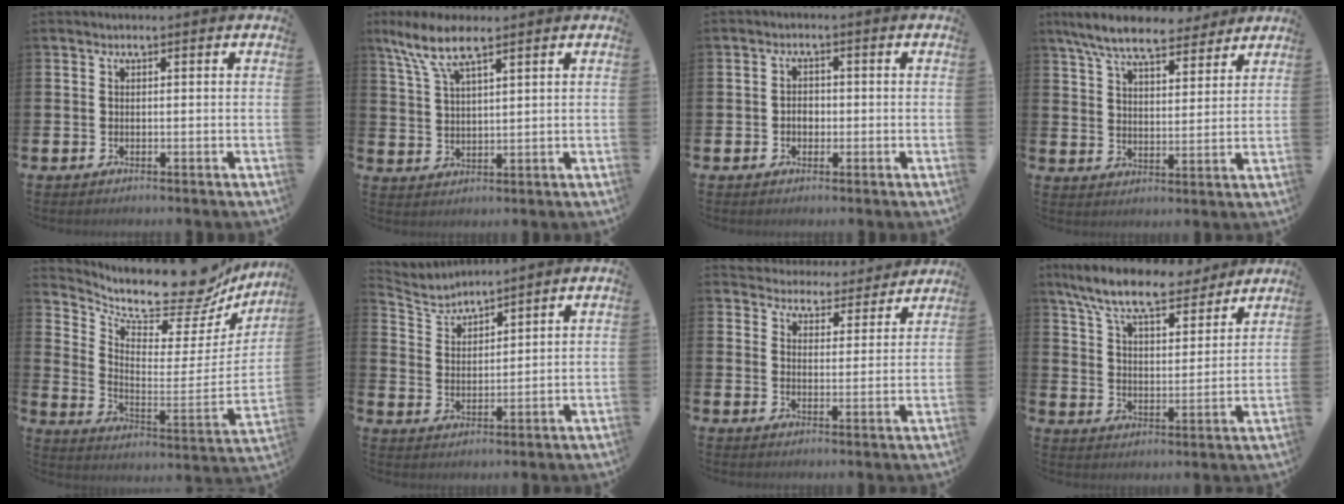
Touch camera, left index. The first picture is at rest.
{"total": 7.2, "force": [5.4, 1.9, 4.4], "torque": [-0.099, -0.007, 0.096]}
{"total": 2.0, "force": [-0.3, 1.6, 1.2], "torque": [-0.014, 0.003, -0.010]}
{"total": 8.8, "force": [7.9, 2.1, 3.1], "torque": [-0.087, -0.032, 0.145]}
{"total": 10.8, "force": [9.0, 4.2, 4.2], "torque": [-0.080, -0.083, 0.143]}
{"total": 4.1, "force": [4.0, 0.5, 0.0], "torque": [-0.021, -0.025, 0.072]}
{"total": 4.6, "force": [4.5, 1.0, -0.3], "torque": [-0.007, -0.044, 0.075]}
{"total": 10.1, "force": [8.9, 2.2, 4.2], "torque": [-0.114, -0.043, 0.158]}